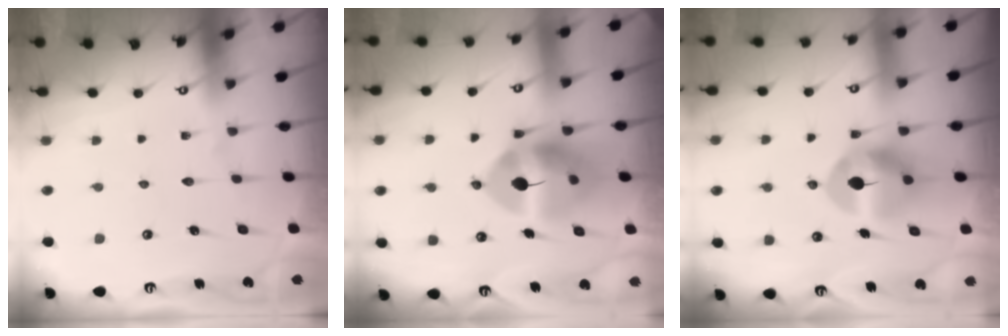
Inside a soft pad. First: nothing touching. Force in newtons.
{"total": 12.5, "press": 12.4, "slide": 1.9}
{"total": 9.1, "press": 9.0, "slide": 1.3}